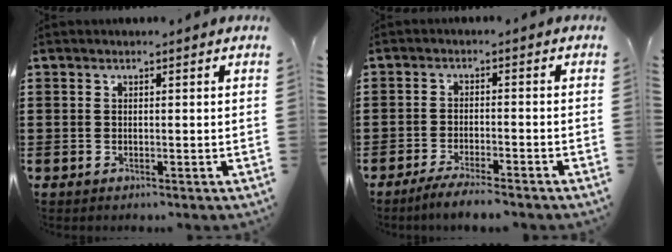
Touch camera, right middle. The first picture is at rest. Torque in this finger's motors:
{"motor_torque": [0.99, -0.47, 0.09, 0.09]}